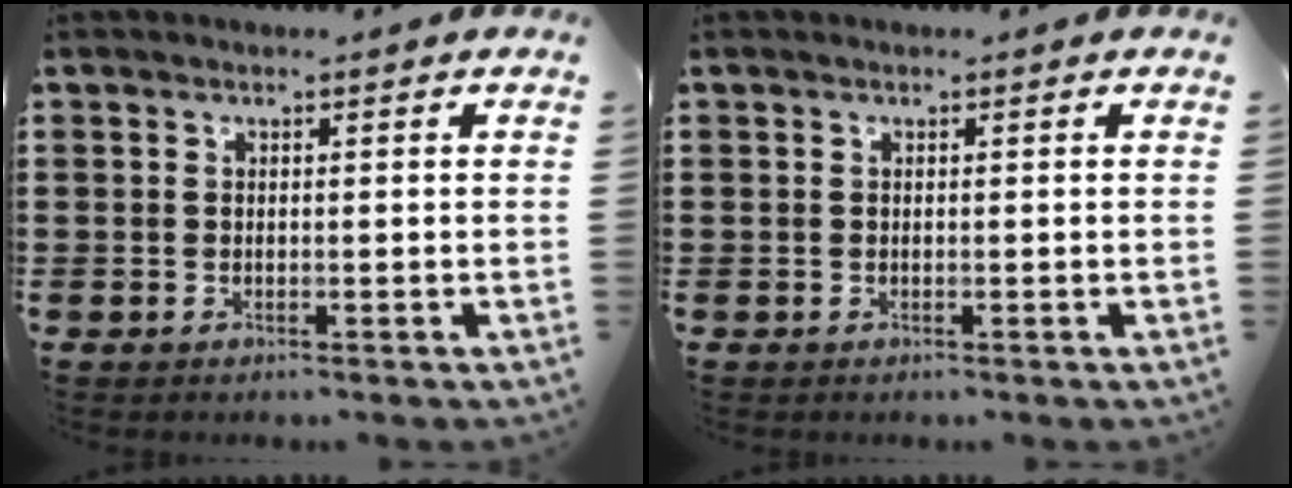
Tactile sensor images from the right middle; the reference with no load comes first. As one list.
[{"total": 0.0}]